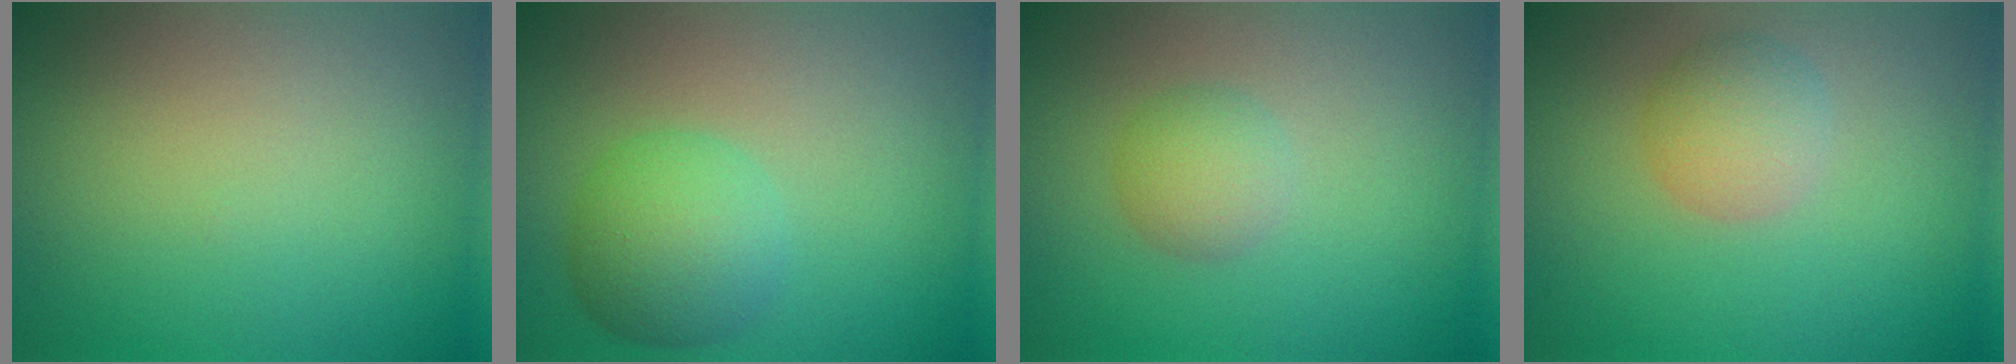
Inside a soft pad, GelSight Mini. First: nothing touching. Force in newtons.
{"total": 4.6, "press": 4.6, "slide": 0.1}
{"total": 2.2, "press": 2.2, "slide": 0.1}
{"total": 2.9, "press": 2.9, "slide": 0.0}